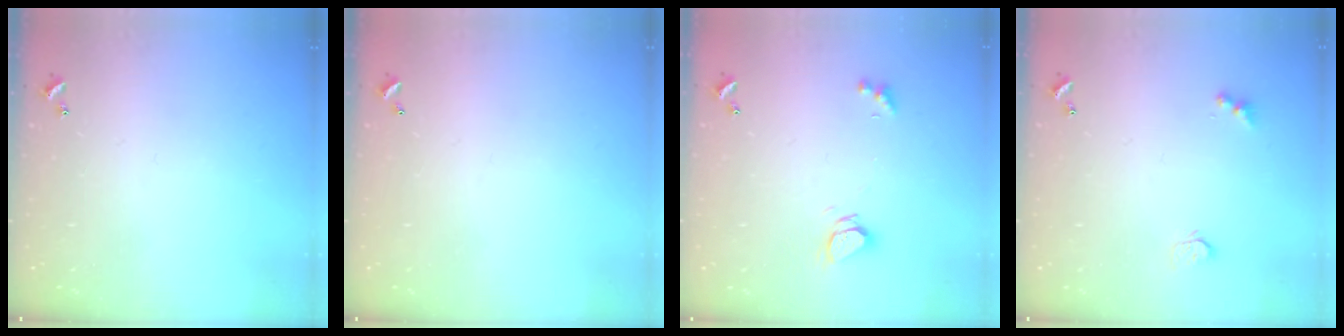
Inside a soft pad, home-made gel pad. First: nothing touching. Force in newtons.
{"total": 2.9, "press": 2.9, "slide": 0.1}
{"total": 2.9, "press": 2.9, "slide": 0.2}
{"total": 3.2, "press": 3.2, "slide": 0.3}